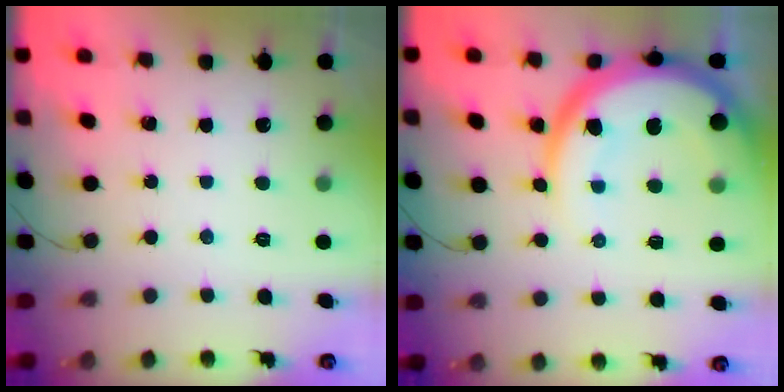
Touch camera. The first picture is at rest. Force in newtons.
{"total": 16.4, "press": 16.3, "slide": 1.5}